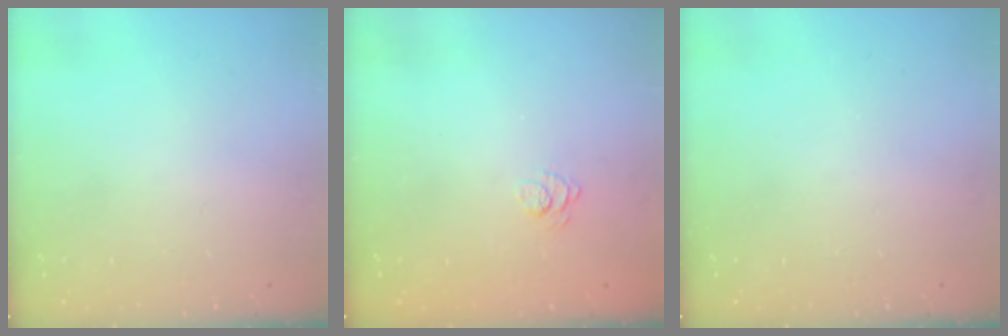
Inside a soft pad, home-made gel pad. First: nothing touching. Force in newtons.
{"total": 2.1, "press": 1.6, "slide": 1.3}
{"total": 0.0}